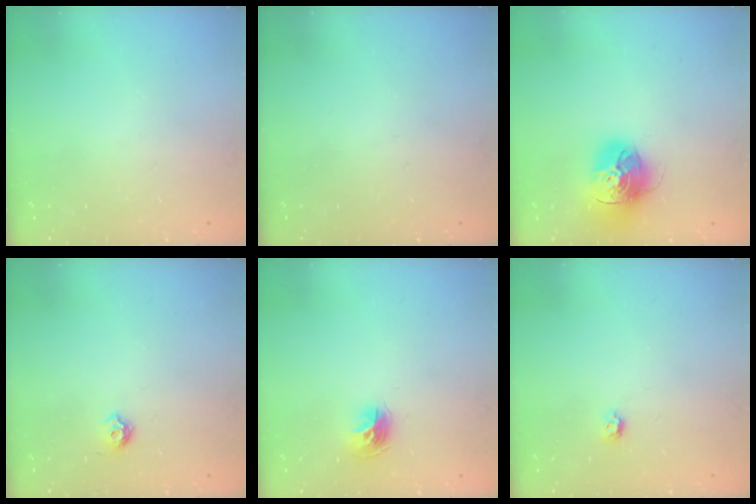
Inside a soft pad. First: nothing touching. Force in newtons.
{"total": 0.0}
{"total": 16.6, "press": 16.6, "slide": 1.6}
{"total": 5.6, "press": 5.5, "slide": 1.0}
{"total": 8.0, "press": 8.0, "slide": 0.7}
{"total": 3.8, "press": 3.7, "slide": 0.6}